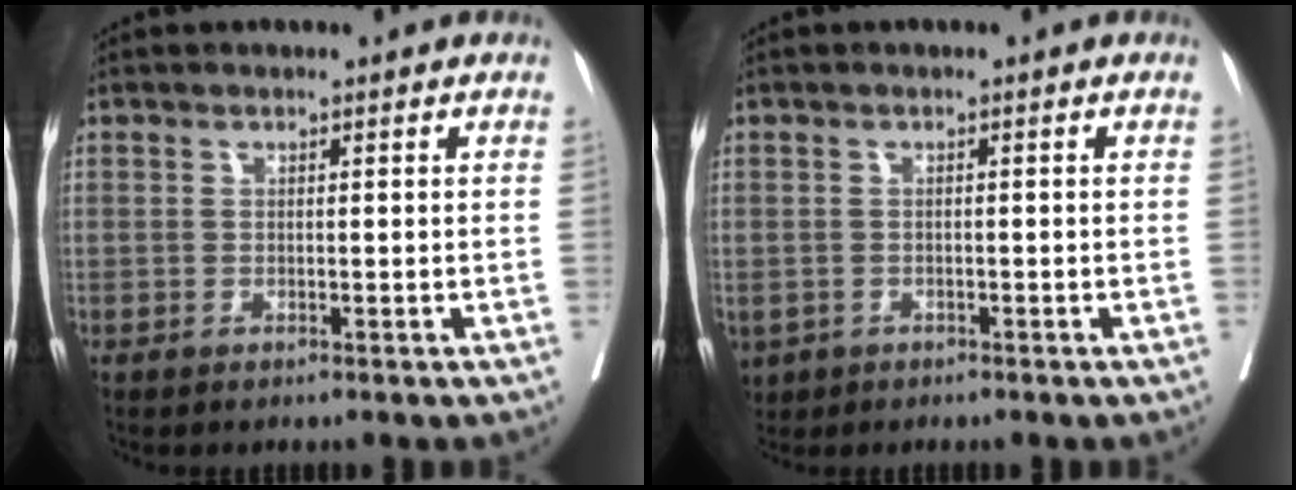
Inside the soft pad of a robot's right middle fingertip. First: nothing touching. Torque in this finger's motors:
{"motor_torque": [0.70, 0.14, 1.05, 0.21]}